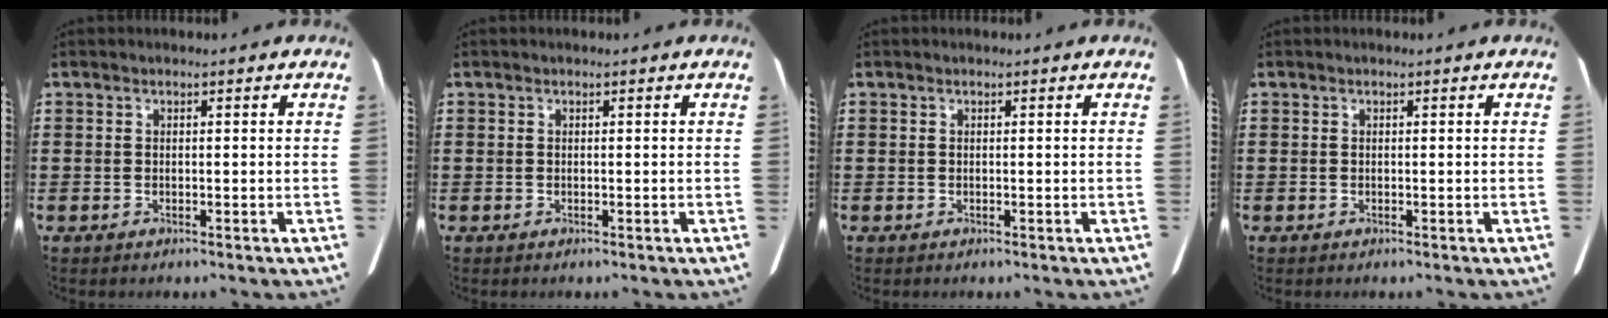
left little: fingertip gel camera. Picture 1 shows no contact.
{"total": 0.0}
{"total": 0.0}
{"total": 0.0}